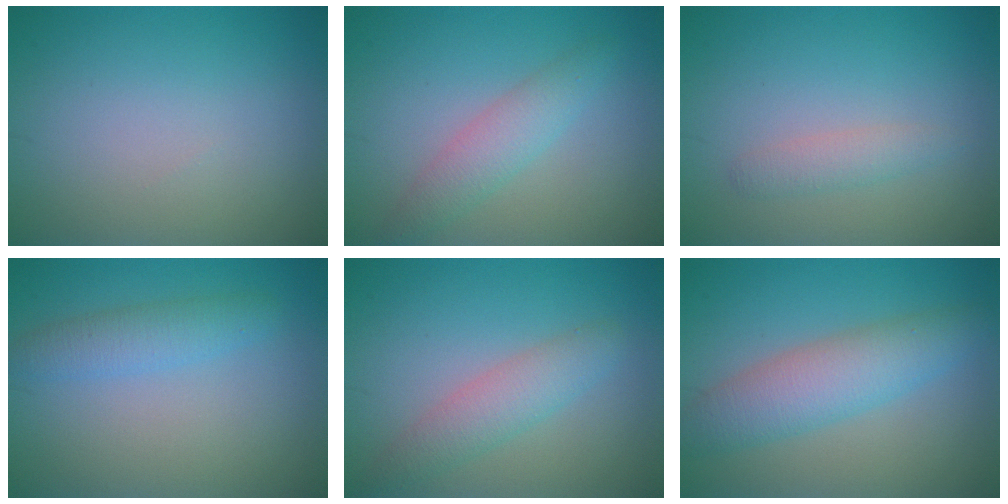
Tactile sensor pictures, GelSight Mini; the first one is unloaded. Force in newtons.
{"total": 2.8, "press": 2.8, "slide": 0.1}
{"total": 1.6, "press": 1.6, "slide": 0.0}
{"total": 2.4, "press": 2.4, "slide": 0.1}
{"total": 3.0, "press": 2.9, "slide": 0.2}
{"total": 5.0, "press": 5.0, "slide": 0.1}